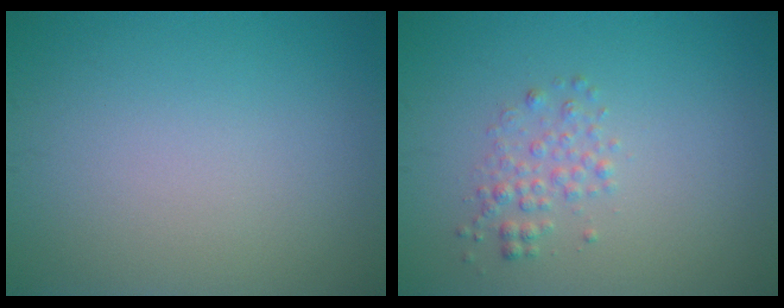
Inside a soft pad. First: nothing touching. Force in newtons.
{"total": 1.7, "press": 1.7, "slide": 0.0}